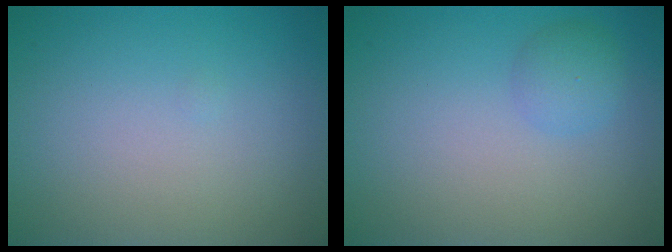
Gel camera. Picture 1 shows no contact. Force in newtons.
{"total": 1.7, "press": 1.7, "slide": 0.0}